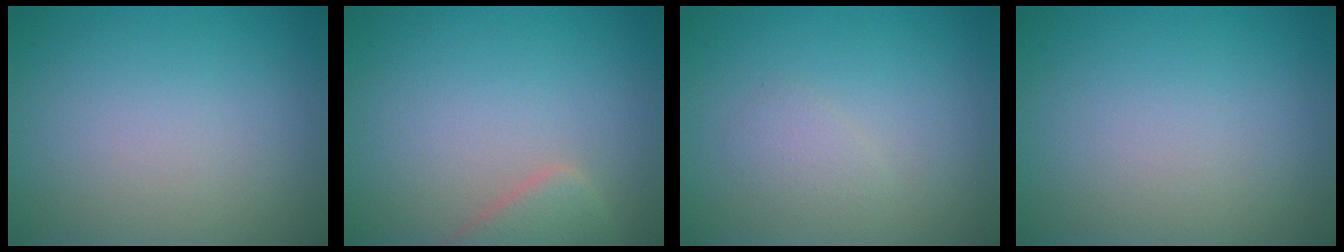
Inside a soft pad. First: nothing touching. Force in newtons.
{"total": 2.8, "press": 2.8, "slide": 0.2}
{"total": 1.1, "press": 1.1, "slide": 0.1}
{"total": 0.0}